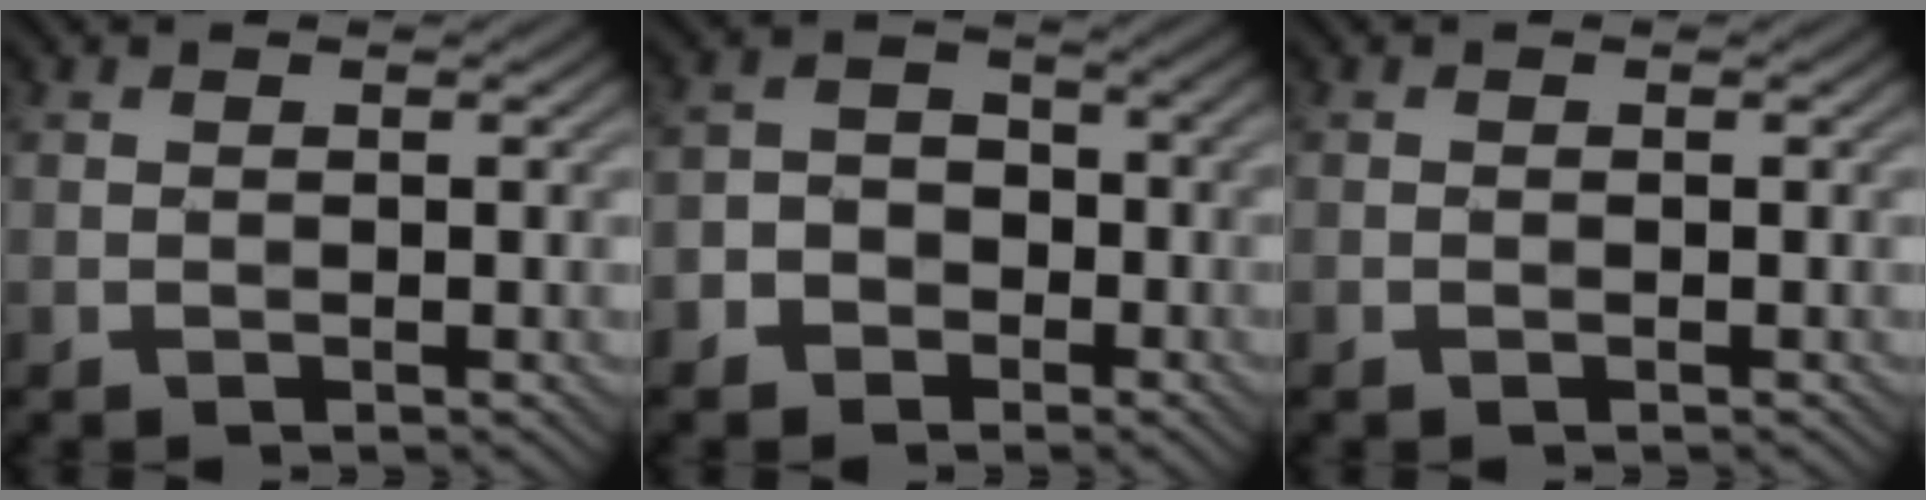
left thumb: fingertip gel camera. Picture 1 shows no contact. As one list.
[{"total": 4.4, "force": [-2.6, 3.2, 1.5], "torque": [-0.014, 0.002, -0.059]}, {"total": 0.0}]